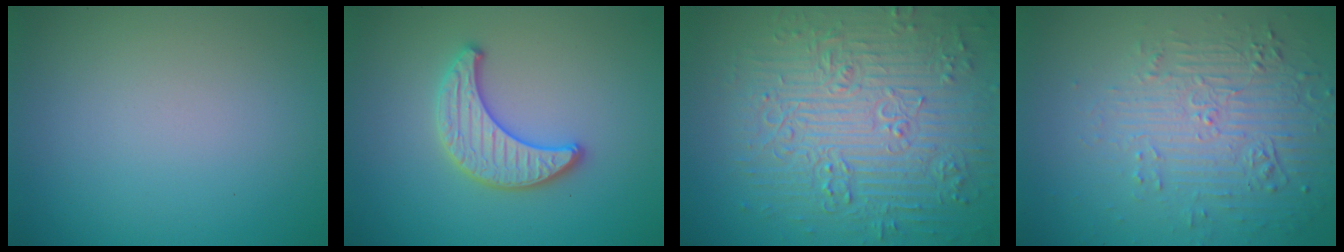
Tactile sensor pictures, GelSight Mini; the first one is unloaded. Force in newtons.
{"total": 3.3, "press": 3.3, "slide": 0.2}
{"total": 9.3, "press": 6.9, "slide": 6.3}
{"total": 5.9, "press": 3.6, "slide": 4.7}